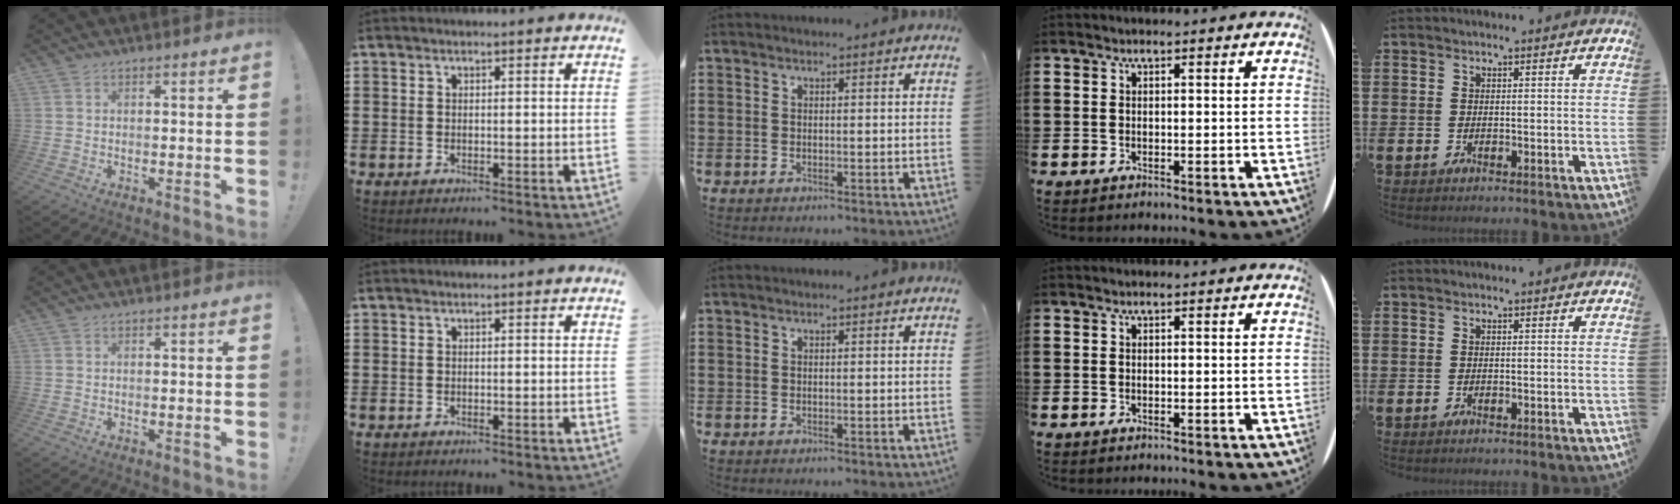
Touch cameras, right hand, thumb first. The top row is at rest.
{}